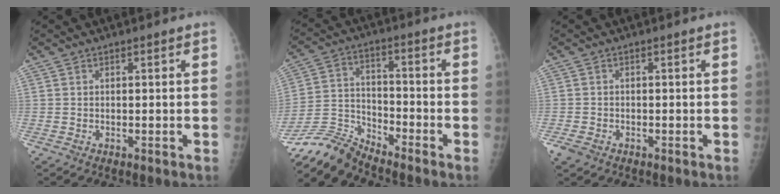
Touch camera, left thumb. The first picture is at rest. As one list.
[{"total": 8.4, "force": [-8.4, 0.7, 0.2], "torque": [-0.013, 0.058, -0.171]}, {"total": 2.2, "force": [-1.3, 1.5, 0.9], "torque": [-0.017, 0.000, -0.022]}]